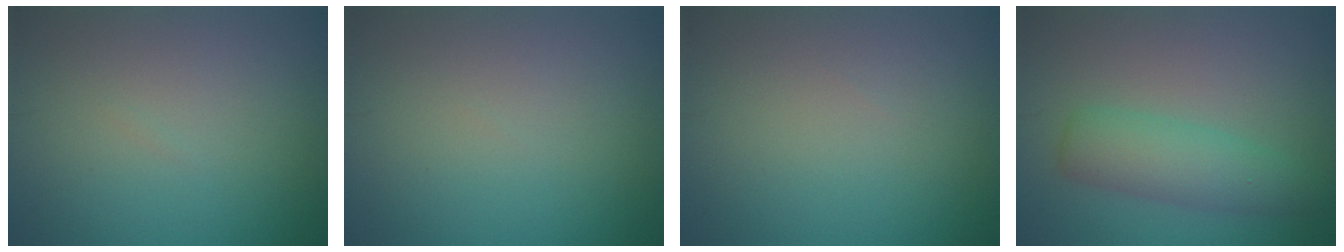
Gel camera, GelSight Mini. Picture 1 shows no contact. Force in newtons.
{"total": 0.0}
{"total": 0.0}
{"total": 4.0, "press": 4.0, "slide": 0.1}